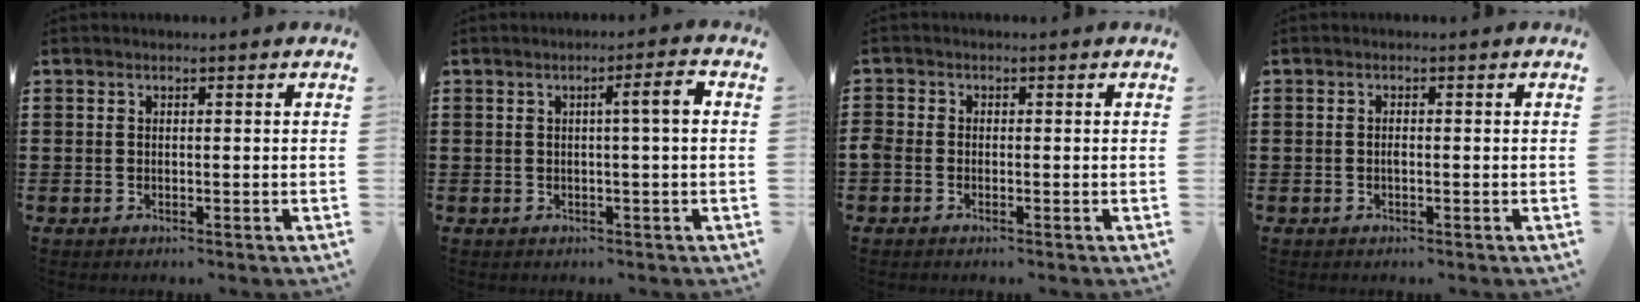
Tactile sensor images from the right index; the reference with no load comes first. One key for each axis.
{"total": 3.6, "fx": 0.4, "fy": 0.1, "fz": 3.6, "tx": -0.058, "ty": -0.002, "tz": 0.000}
{"total": 1.1, "fx": -0.8, "fy": 0.7, "fz": 0.3, "tx": -0.007, "ty": 0.002, "tz": -0.015}
{"total": 0.7, "fx": -0.2, "fy": 0.2, "fz": 0.6, "tx": -0.015, "ty": -0.004, "tz": -0.003}